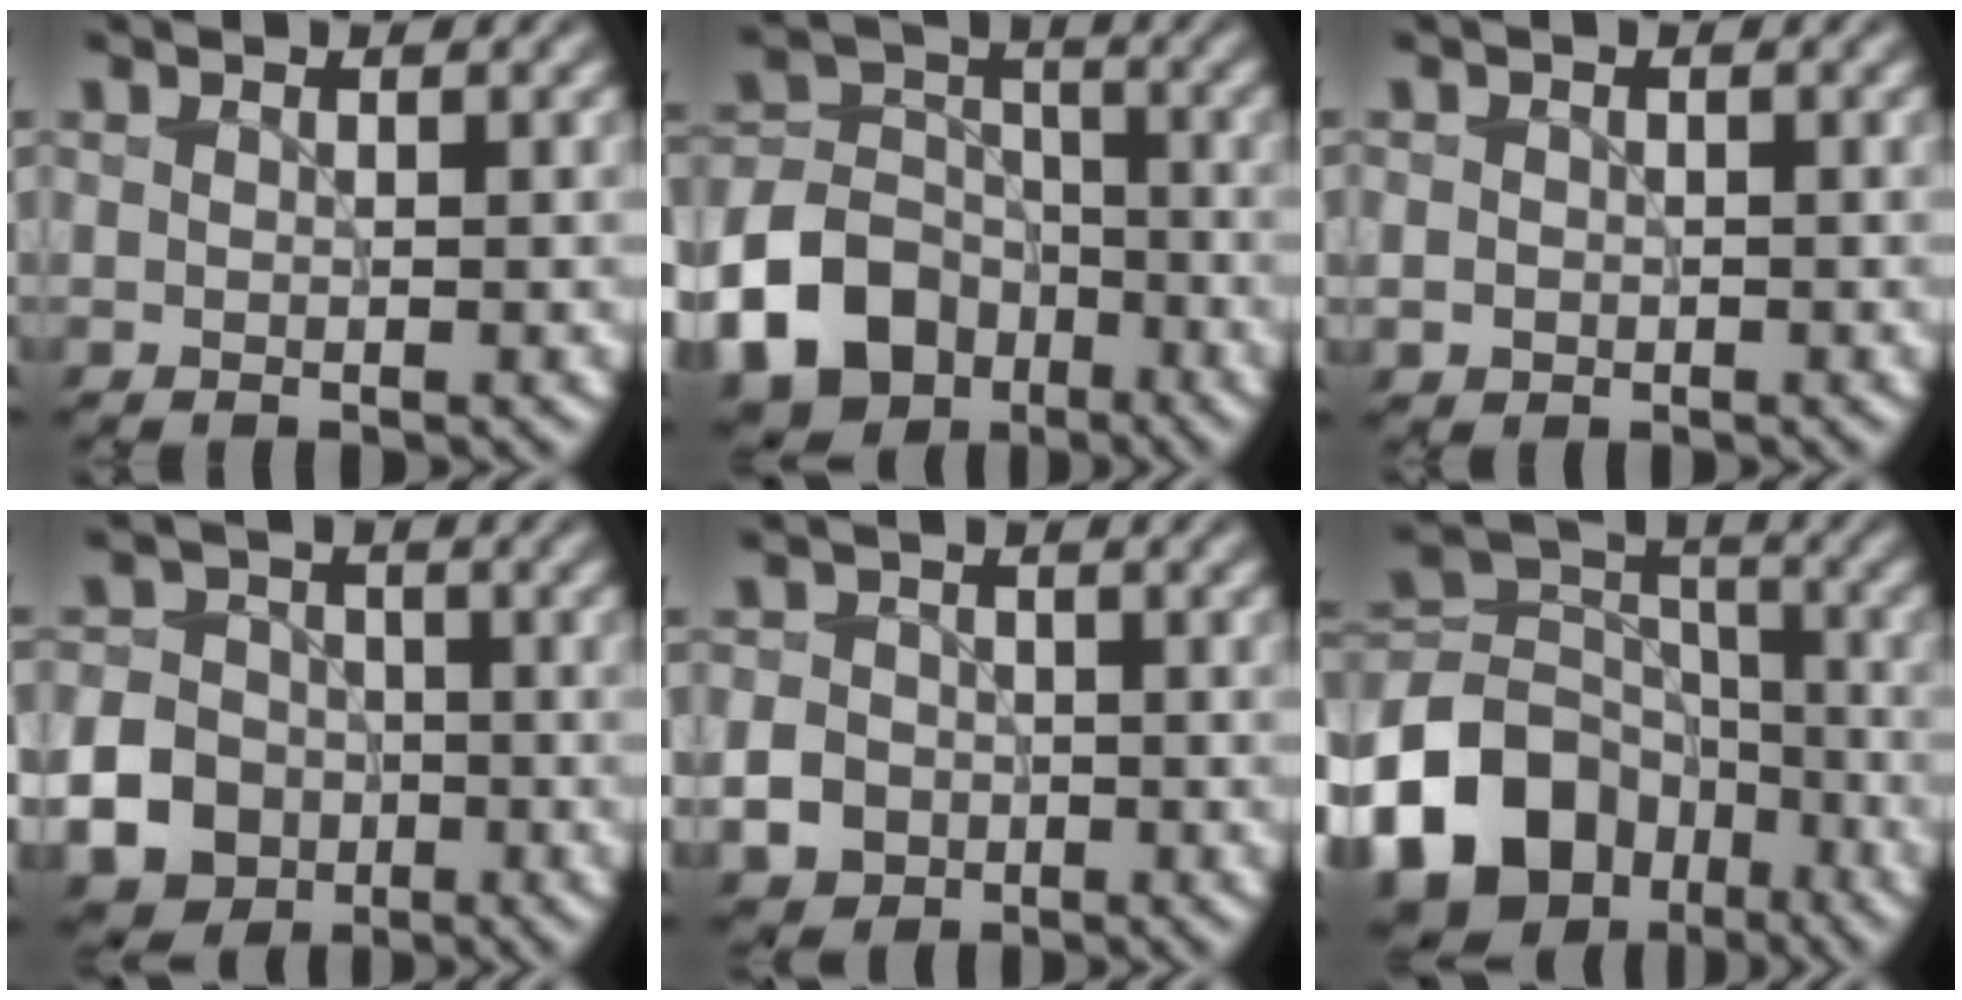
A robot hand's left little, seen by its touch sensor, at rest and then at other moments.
{"total": 13.0, "force": [-6.9, 10.1, 4.5], "torque": [-0.099, -0.037, -0.142]}
{"total": 1.1, "force": [-0.2, 1.0, 0.3], "torque": [0.002, -0.005, -0.002]}
{"total": 17.3, "force": [-7.0, 15.5, 3.4], "torque": [-0.108, -0.053, -0.147]}
{"total": 4.7, "force": [-1.7, 4.1, 1.5], "torque": [-0.013, -0.010, -0.042]}
{"total": 14.2, "force": [-7.7, 10.2, 6.2], "torque": [-0.145, 0.003, -0.141]}